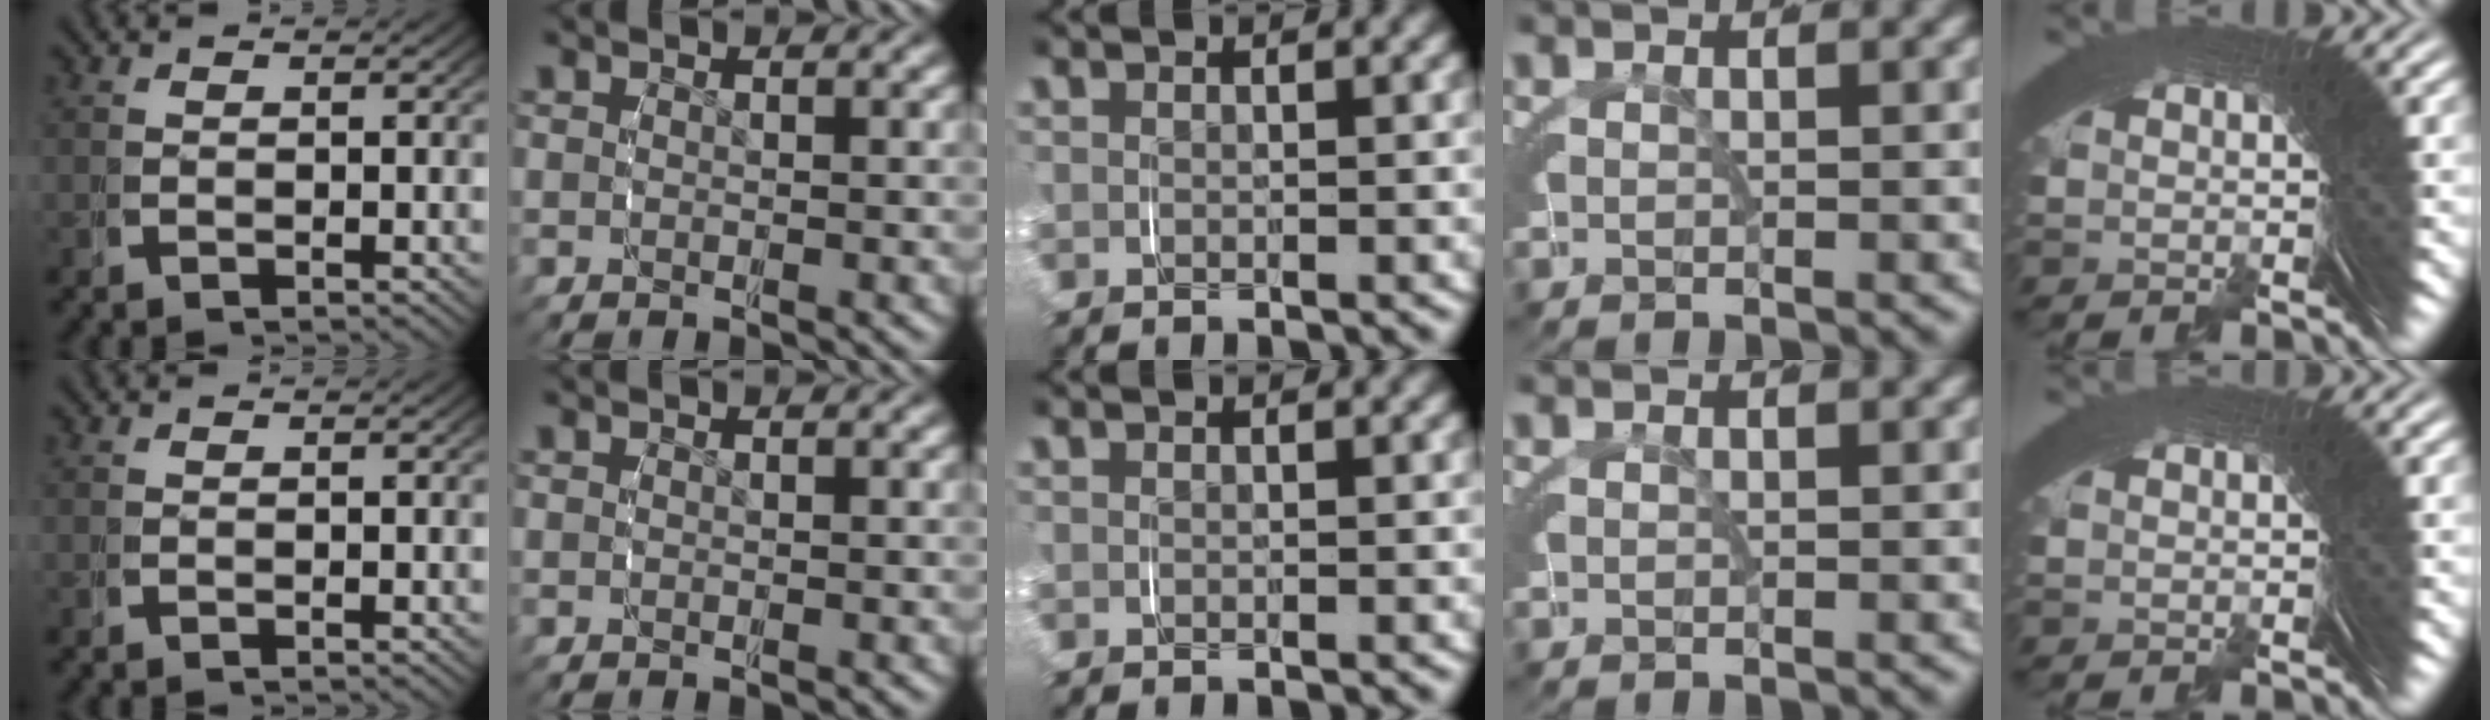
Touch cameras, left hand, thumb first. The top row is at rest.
{}